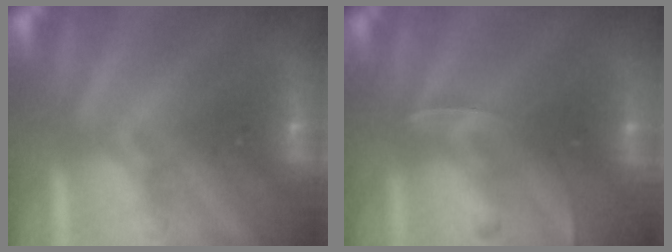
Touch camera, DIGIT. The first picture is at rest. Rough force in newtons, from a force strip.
{"total": 2.5}